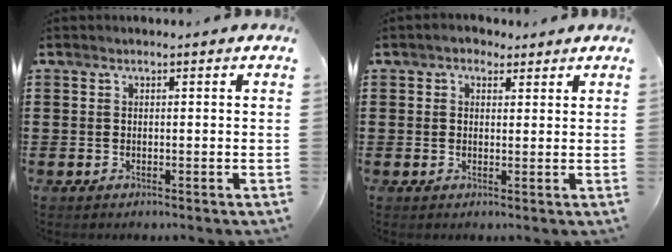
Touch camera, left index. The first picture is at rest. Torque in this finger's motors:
{"motor_torque": [0.38, 0.39, -0.01, 0.01]}